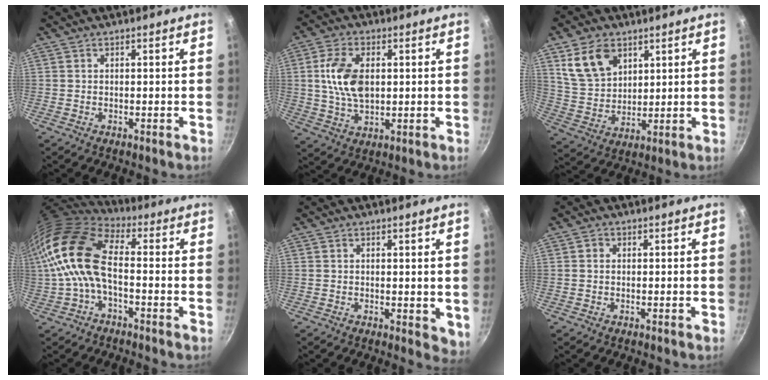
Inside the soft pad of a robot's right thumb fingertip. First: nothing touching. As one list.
[{"total": 10.6, "force": [1.4, 6.4, 8.4], "torque": [-0.146, 0.000, 0.025]}, {"total": 10.7, "force": [5.1, 7.4, 5.9], "torque": [-0.088, -0.020, 0.110]}, {"total": 14.0, "force": [-1.1, 7.4, 11.8], "torque": [-0.222, 0.025, -0.033]}, {"total": 3.6, "force": [0.9, 1.9, 2.9], "torque": [-0.027, -0.005, 0.013]}, {"total": 0.8, "force": [0.0, 0.8, 0.3], "torque": [-0.006, 0.005, -0.001]}]